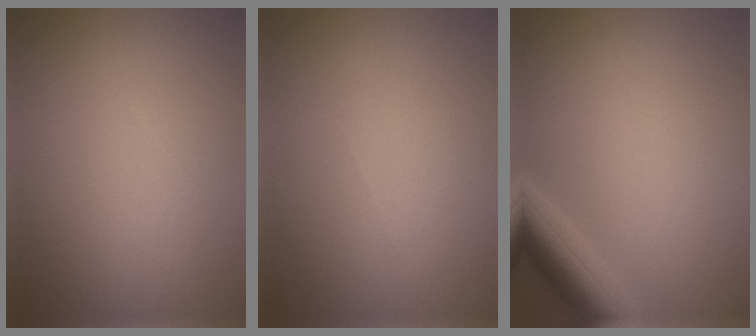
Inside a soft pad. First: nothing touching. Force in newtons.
{"total": 0.0}
{"total": 4.9, "press": 4.9, "slide": 0.3}